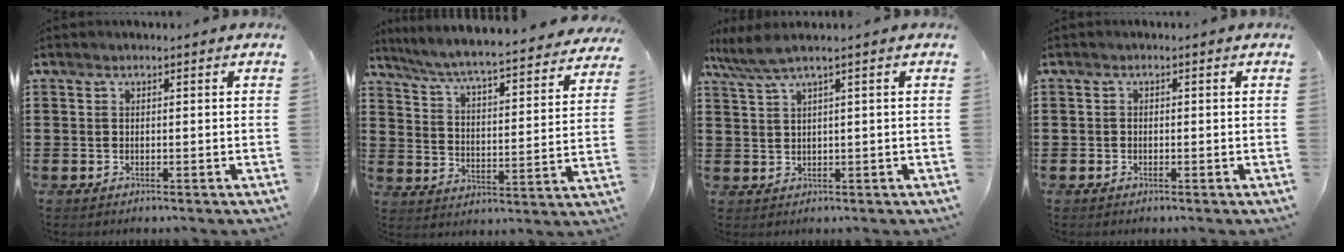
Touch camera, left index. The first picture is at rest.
{"total": 5.6, "force": [5.2, -0.5, 1.9], "torque": [-0.064, -0.046, 0.083]}
{"total": 3.1, "force": [1.6, -0.2, 2.7], "torque": [-0.064, -0.005, 0.024]}
{"total": 0.8, "force": [-0.5, 0.6, 0.1], "torque": [-0.004, 0.000, -0.011]}